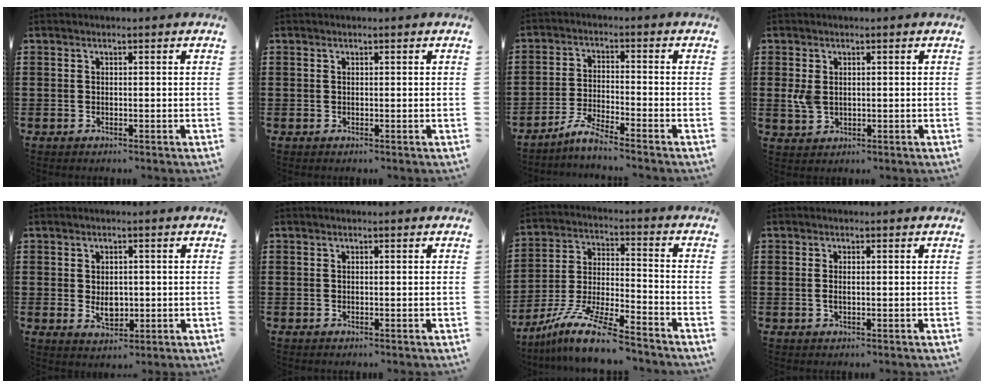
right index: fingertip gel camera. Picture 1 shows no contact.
{"total": 0.0}
{"total": 4.1, "force": [-3.8, -0.1, 1.6], "torque": [-0.042, -0.003, -0.077]}
{"total": 2.8, "force": [0.4, 2.0, 1.9], "torque": [-0.050, 0.005, 0.005]}
{"total": 3.1, "force": [0.0, 2.0, 2.5], "torque": [-0.035, -0.004, -0.001]}
{"total": 0.0}
{"total": 11.2, "force": [-9.6, 1.1, 5.8], "torque": [-0.117, 0.016, -0.189]}
{"total": 1.2, "force": [-0.1, 0.5, 1.1], "torque": [-0.029, -0.001, -0.006]}